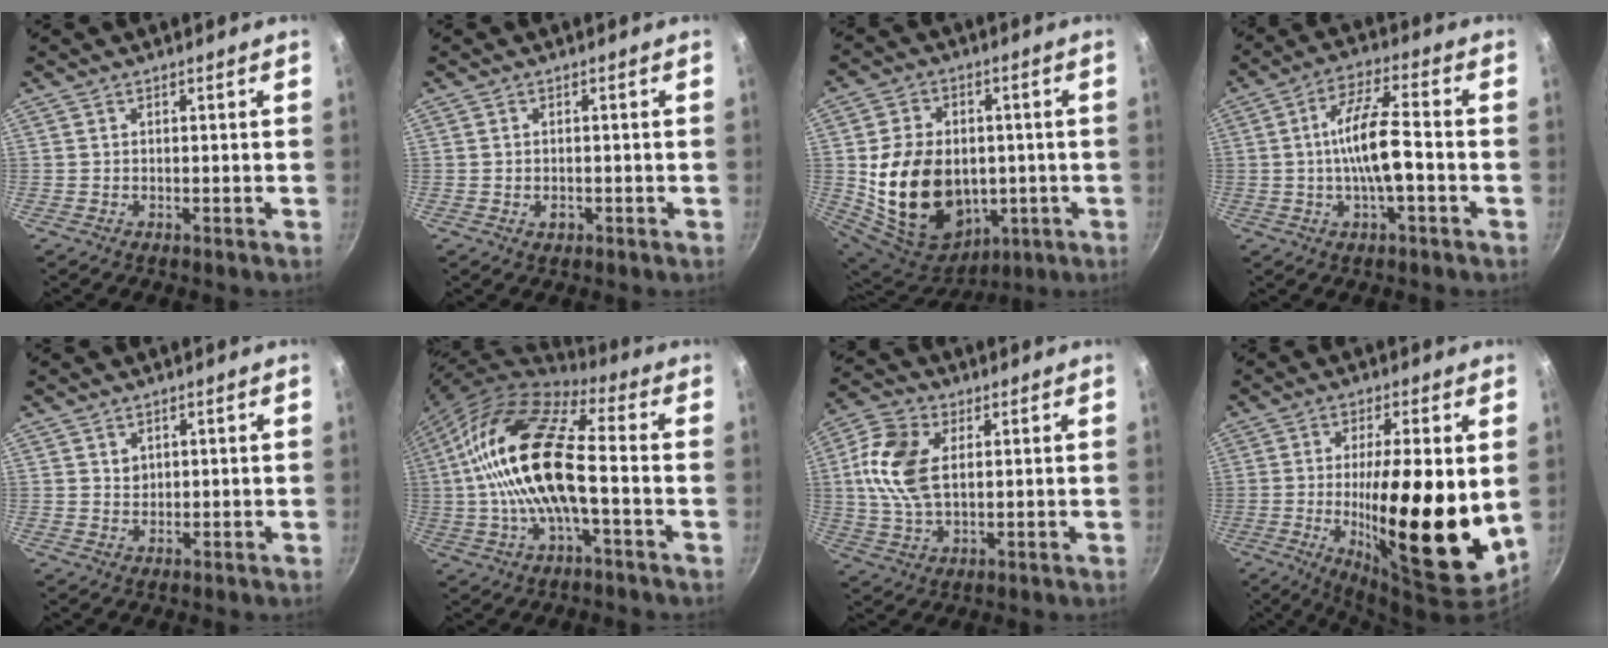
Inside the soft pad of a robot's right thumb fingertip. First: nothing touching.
{"total": 1.5, "force": [-0.5, 1.1, 1.0], "torque": [-0.014, 0.001, -0.008]}
{"total": 21.1, "force": [-1.1, 15.9, 13.8], "torque": [-0.235, 0.007, 0.006]}
{"total": 10.3, "force": [-1.6, 2.7, 9.8], "torque": [-0.179, 0.026, -0.037]}
{"total": 1.0, "force": [0.4, 0.9, 0.3], "torque": [-0.001, 0.000, 0.007]}
{"total": 18.7, "force": [-1.2, 7.0, 17.3], "torque": [-0.332, 0.034, -0.037]}
{"total": 12.1, "force": [2.1, 7.3, 9.4], "torque": [-0.179, 0.006, 0.034]}
{"total": 20.6, "force": [-0.6, 5.5, 19.8], "torque": [-0.299, -0.027, -0.008]}